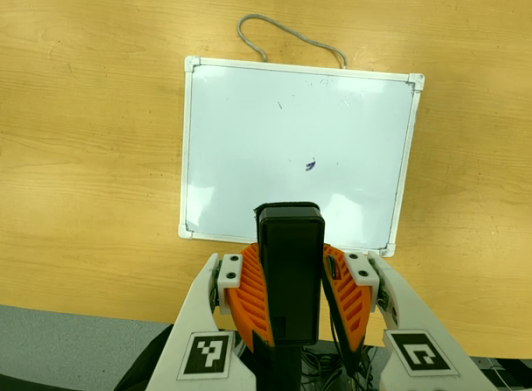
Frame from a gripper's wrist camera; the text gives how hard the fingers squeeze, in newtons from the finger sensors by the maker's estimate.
{"total": 8.7, "left": 7.5, "right": 9.9}